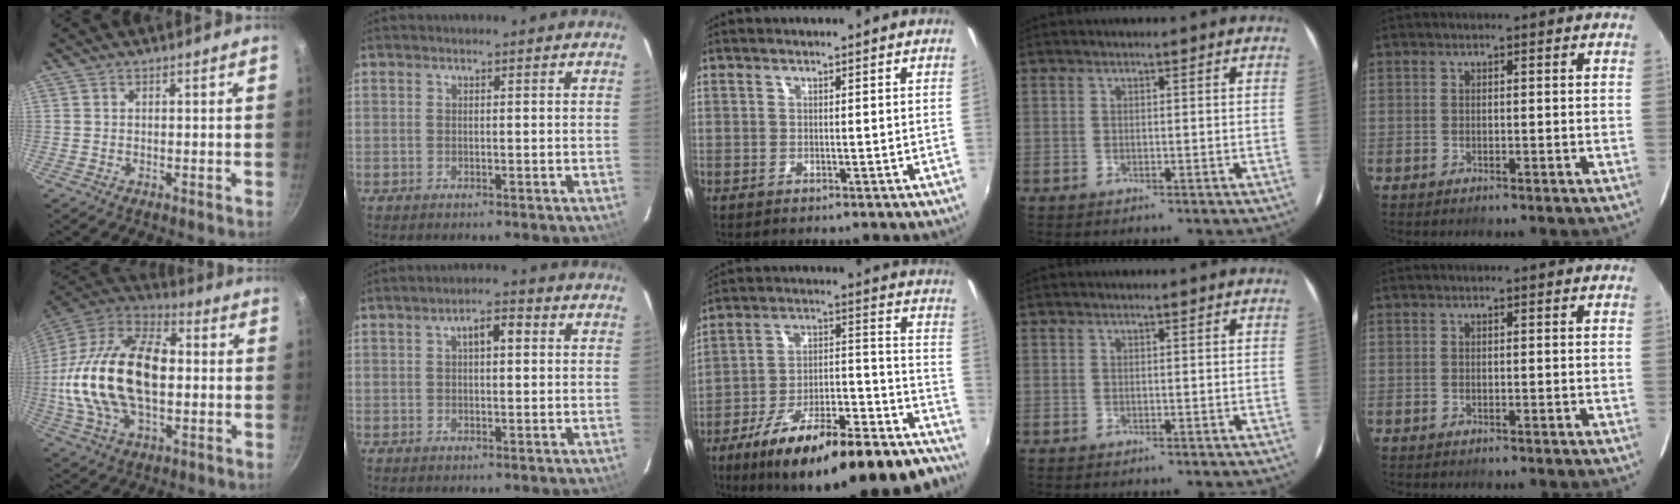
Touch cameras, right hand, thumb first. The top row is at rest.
{"thumb": {"total": 26.7, "force": [-0.3, 15.3, 21.8], "torque": [-0.410, 0.035, -0.016]}, "index": {"total": 4.1, "force": [1.0, 1.8, 3.5], "torque": [-0.055, 0.015, 0.017]}, "middle": {"total": 28.1, "force": [-21.0, 8.0, 16.7], "torque": [-0.238, -0.007, -0.298]}}